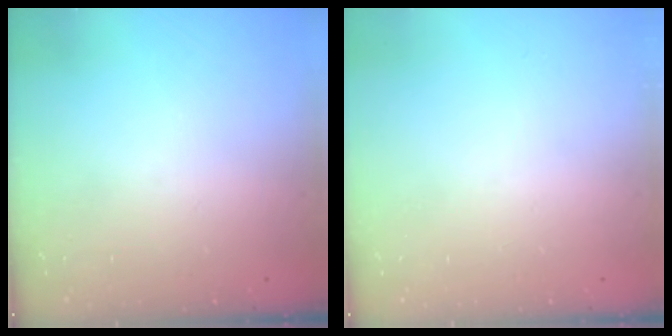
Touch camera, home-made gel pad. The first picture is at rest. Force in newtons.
{"total": 0.0}